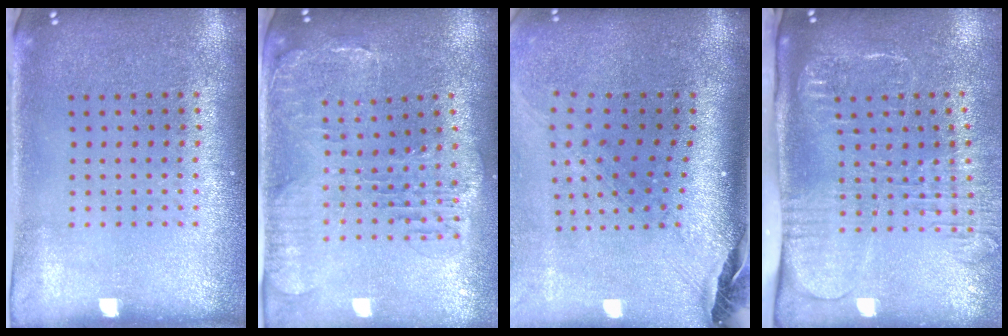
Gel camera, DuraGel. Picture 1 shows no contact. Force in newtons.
{"total": 1.4, "press": 1.4, "slide": 0.4}
{"total": 2.4, "press": 1.8, "slide": 1.6}
{"total": 2.7, "press": 2.1, "slide": 1.7}